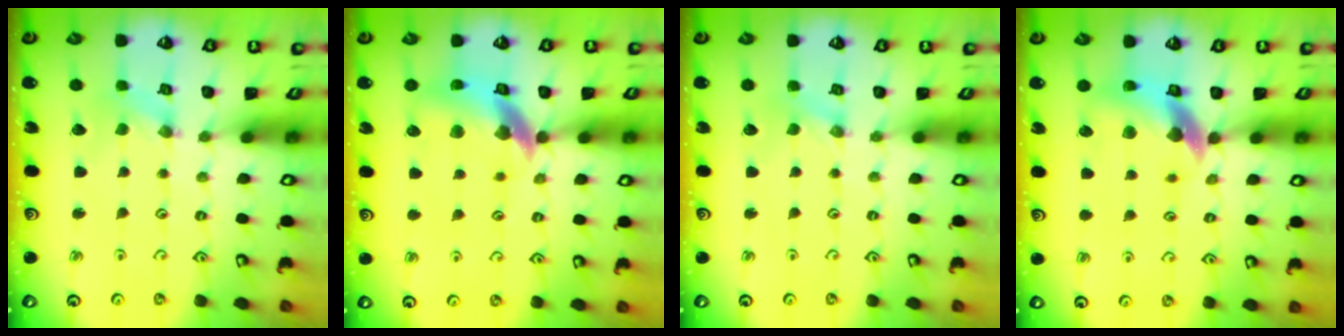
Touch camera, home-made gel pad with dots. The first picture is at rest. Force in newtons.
{"total": 12.8, "press": 12.7, "slide": 1.9}
{"total": 0.0}
{"total": 11.5, "press": 11.3, "slide": 1.6}